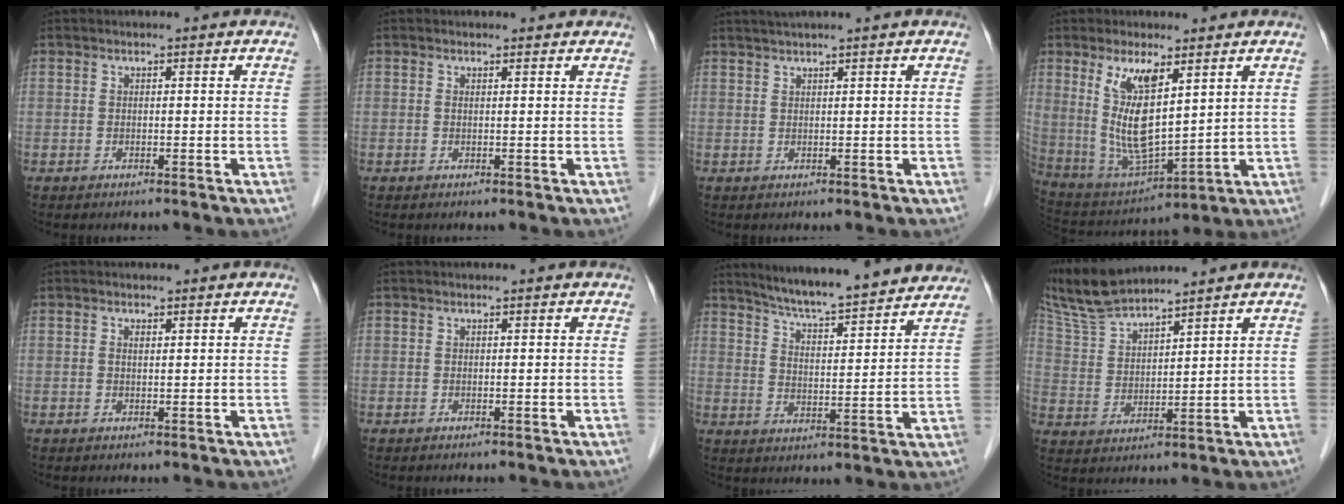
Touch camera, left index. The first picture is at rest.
{"total": 1.2, "force": [1.0, 0.5, 0.3], "torque": [-0.013, 0.006, 0.006]}
{"total": 3.4, "force": [2.9, -0.6, 1.7], "torque": [-0.018, 0.029, 0.051]}
{"total": 11.4, "force": [4.6, 3.2, 9.9], "torque": [-0.206, -0.011, 0.101]}
{"total": 0.7, "force": [0.3, 0.3, 0.5], "torque": [-0.014, -0.002, 0.004]}
{"total": 0.0}
{"total": 17.3, "force": [15.6, 1.1, 7.3], "torque": [-0.112, 0.003, 0.217]}
{"total": 9.4, "force": [8.8, 0.2, 3.4], "torque": [-0.089, 0.017, 0.182]}